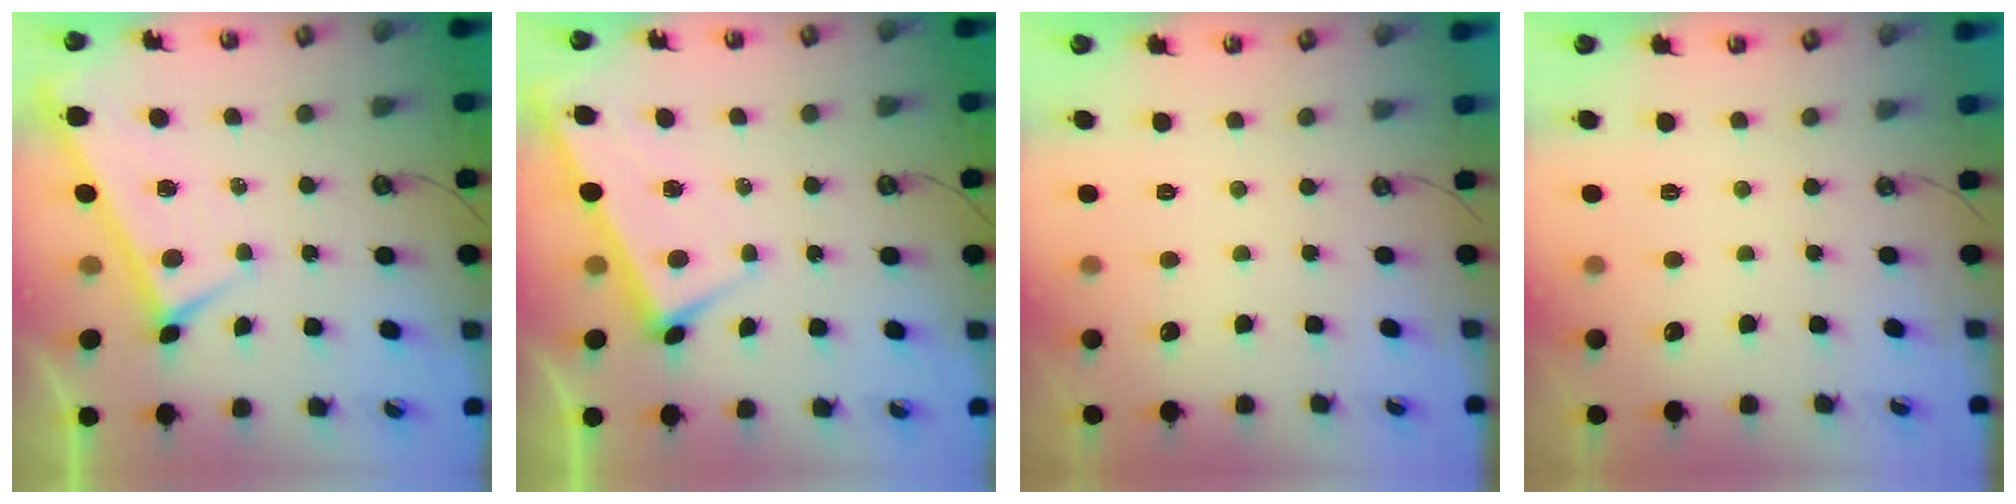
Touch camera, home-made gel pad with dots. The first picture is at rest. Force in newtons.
{"total": 2.7, "press": 2.7, "slide": 0.2}
{"total": 0.0}
{"total": 0.0}